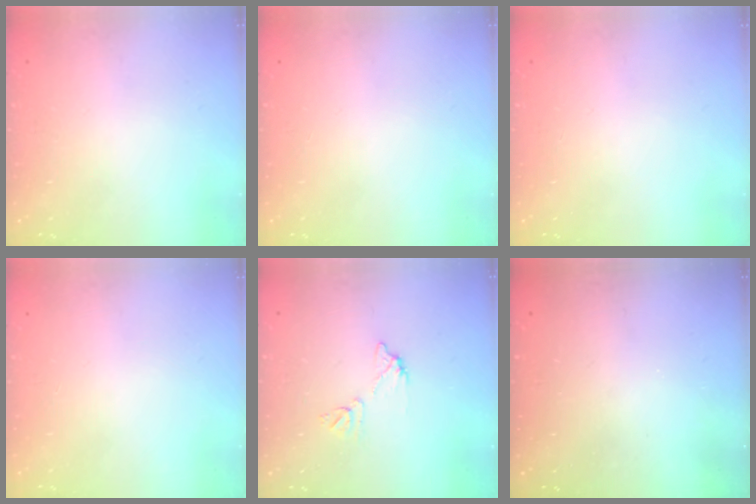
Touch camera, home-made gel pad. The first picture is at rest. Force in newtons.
{"total": 0.0}
{"total": 0.0}
{"total": 0.0}
{"total": 6.6, "press": 6.6, "slide": 0.4}
{"total": 3.2, "press": 3.2, "slide": 0.1}